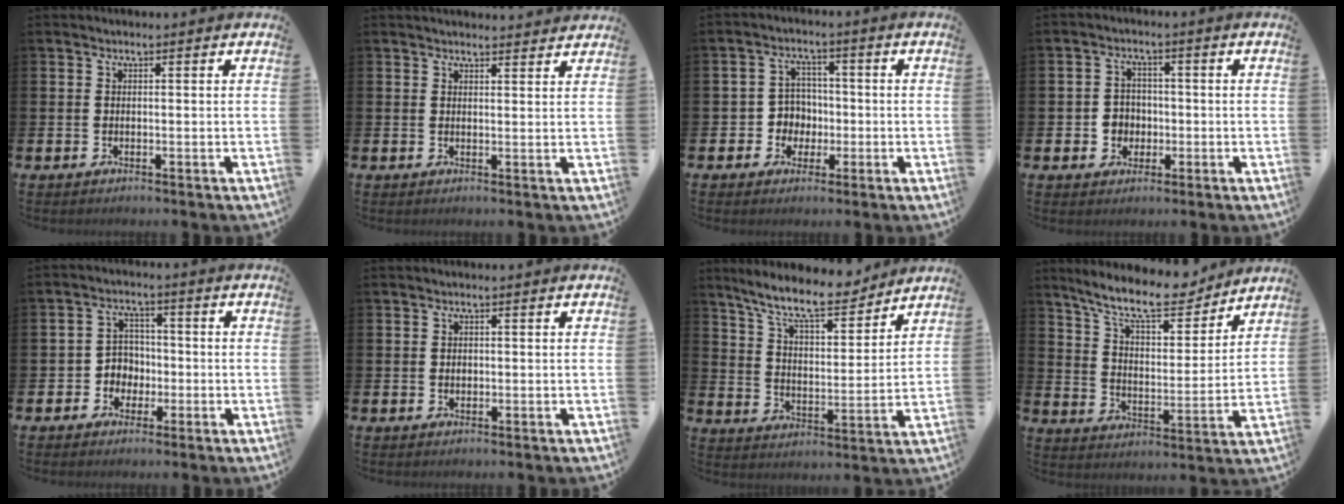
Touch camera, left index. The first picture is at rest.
{"total": 2.1, "force": [2.1, 0.4, 0.0], "torque": [0.005, -0.009, 0.036]}
{"total": 4.4, "force": [-0.6, 4.3, 0.9], "torque": [-0.030, 0.004, -0.017]}
{"total": 3.4, "force": [-0.6, 3.3, 0.7], "torque": [-0.021, 0.005, -0.018]}
{"total": 3.8, "force": [-0.9, 3.5, 1.0], "torque": [-0.026, 0.000, -0.026]}
{"total": 0.8, "force": [0.1, 0.7, 0.4], "torque": [0.005, 0.001, -0.002]}
{"total": 10.1, "force": [9.0, 2.1, 4.2], "torque": [-0.099, -0.057, 0.156]}
{"total": 11.3, "force": [10.1, 2.7, 4.5], "torque": [-0.101, -0.064, 0.175]}